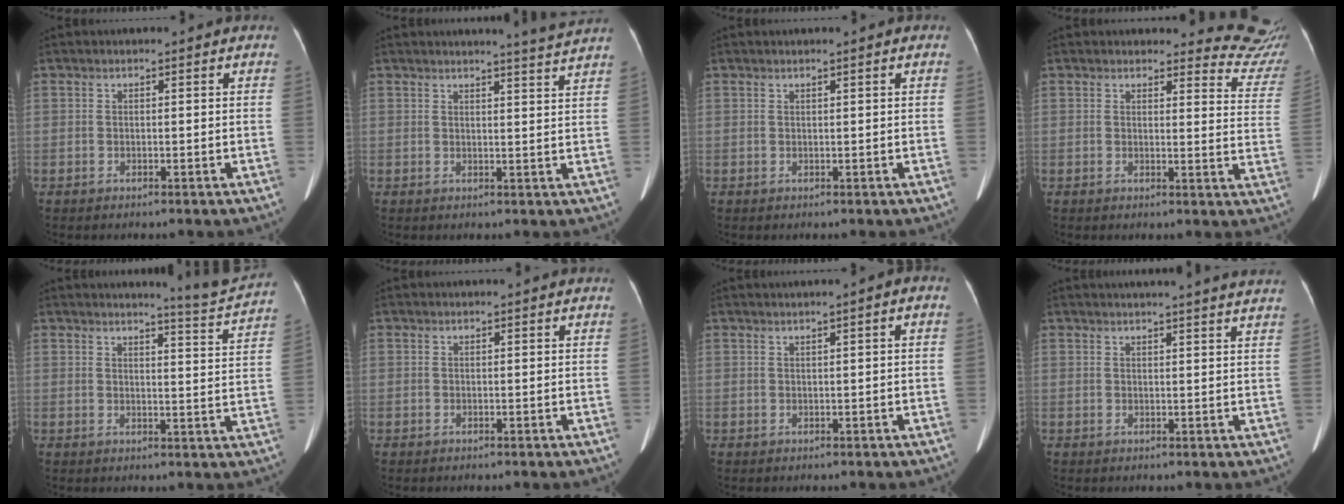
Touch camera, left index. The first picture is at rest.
{"total": 4.5, "force": [4.1, -1.6, 0.8], "torque": [-0.019, -0.038, 0.037]}
{"total": 0.6, "force": [0.1, -0.3, 0.5], "torque": [-0.012, -0.013, 0.007]}
{"total": 10.8, "force": [10.7, 1.1, -0.4], "torque": [0.045, -0.118, 0.072]}
{"total": 6.4, "force": [6.2, -1.7, 0.5], "torque": [-0.025, -0.063, 0.071]}
{"total": 1.8, "force": [1.7, 0.0, 0.6], "torque": [-0.006, -0.006, 0.013]}
{"total": 1.6, "force": [0.3, -0.3, 1.5], "torque": [-0.027, -0.012, 0.006]}
{"total": 14.2, "force": [13.2, -0.4, 5.3], "torque": [-0.077, -0.028, 0.146]}